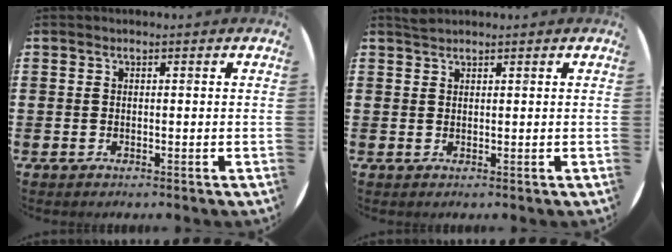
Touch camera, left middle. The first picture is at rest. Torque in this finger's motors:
{"motor_torque": [0.34, -0.34, -0.03, -0.01]}